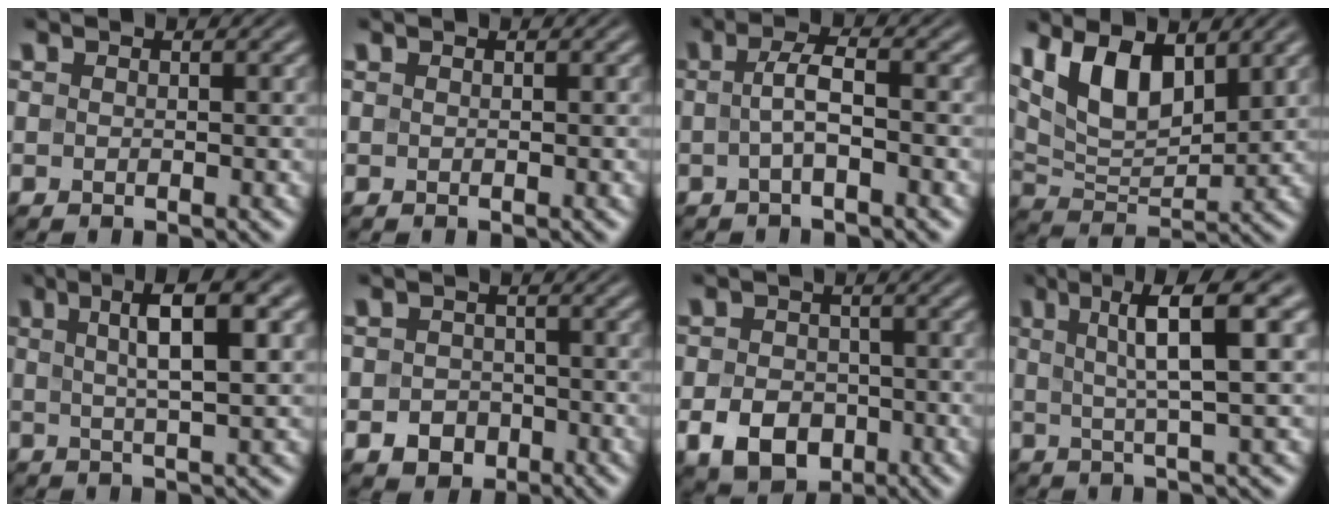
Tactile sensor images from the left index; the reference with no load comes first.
{"total": 0.0}
{"total": 2.5, "force": [-0.3, 0.6, 2.4], "torque": [-0.049, 0.004, -0.011]}
{"total": 8.0, "force": [3.9, 3.9, 5.8], "torque": [-0.111, -0.003, 0.074]}
{"total": 6.7, "force": [2.2, 1.6, 6.1], "torque": [-0.089, 0.013, 0.032]}
{"total": 2.6, "force": [-1.1, 2.1, 1.0], "torque": [-0.011, -0.002, -0.018]}
{"total": 5.2, "force": [-2.0, 3.9, 2.9], "torque": [-0.053, -0.006, -0.041]}
{"total": 7.6, "force": [2.5, 1.5, 7.1], "torque": [-0.100, 0.015, 0.036]}